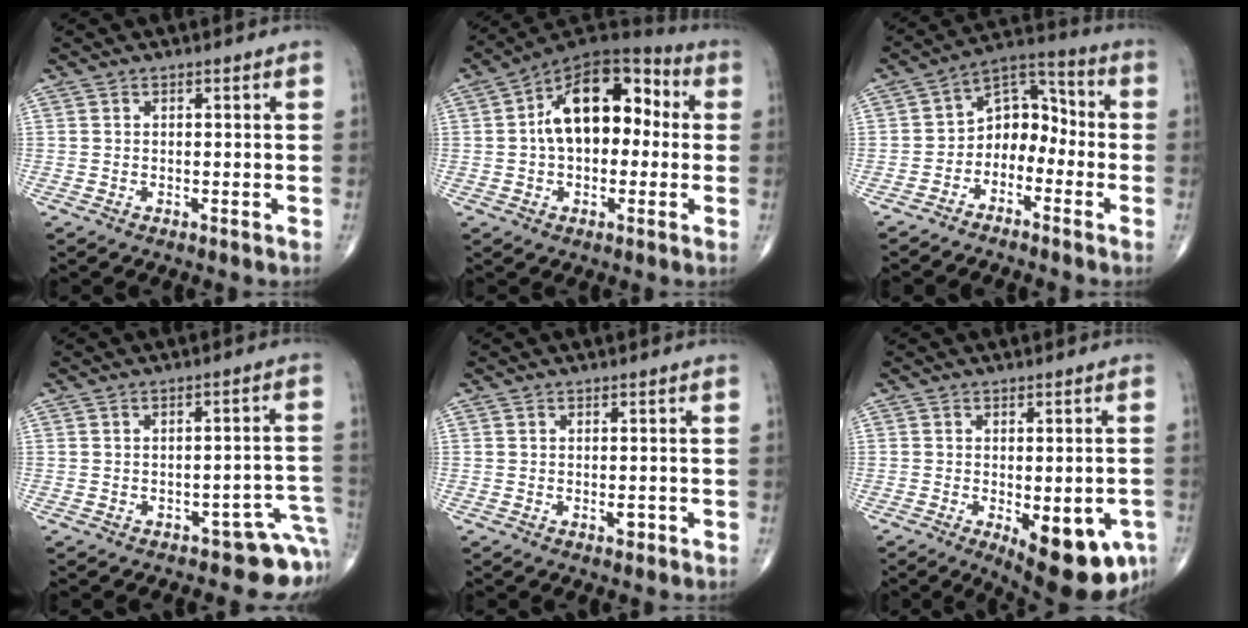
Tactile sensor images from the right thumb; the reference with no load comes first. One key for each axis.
{"total": 16.6, "fx": 1.6, "fy": 10.1, "fz": 13.1, "tx": -0.171, "ty": 0.046, "tz": 0.013}
{"total": 9.0, "fx": -3.2, "fy": 6.5, "fz": 5.3, "tx": -0.051, "ty": 0.063, "tz": -0.073}
{"total": 7.1, "fx": -4.4, "fy": 3.8, "fz": 4.0, "tx": -0.003, "ty": 0.059, "tz": -0.055}
{"total": 1.4, "fx": -0.5, "fy": 0.6, "fz": 1.1, "tx": -0.016, "ty": -0.001, "tz": -0.007}
{"total": 14.7, "fx": -5.5, "fy": 5.9, "fz": 12.3, "tx": -0.124, "ty": -0.001, "tz": -0.056}